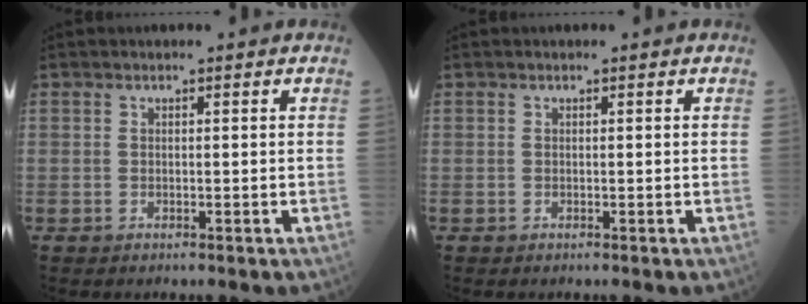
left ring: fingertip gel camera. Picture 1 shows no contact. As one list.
[{"total": 0.0}]